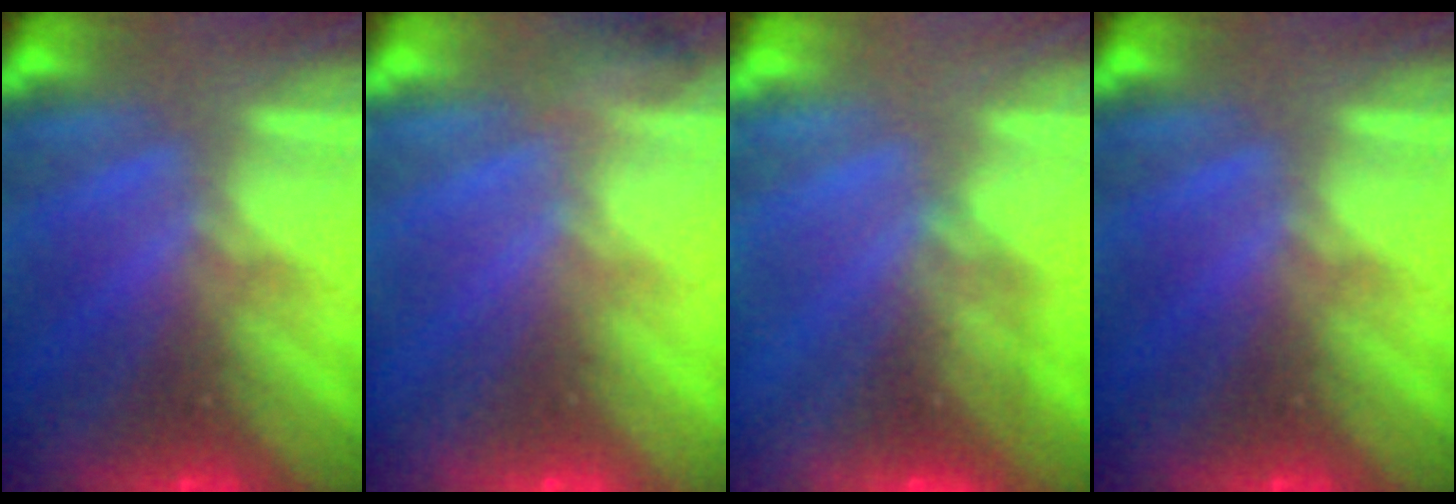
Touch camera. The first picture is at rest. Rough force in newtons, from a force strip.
{"total": 2.8}
{"total": 2.3}
{"total": 0.0}